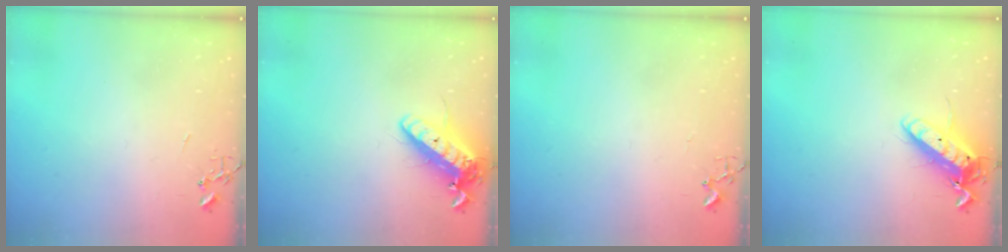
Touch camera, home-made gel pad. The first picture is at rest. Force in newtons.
{"total": 14.8, "press": 14.5, "slide": 2.9}
{"total": 4.0, "press": 3.9, "slide": 0.4}
{"total": 13.6, "press": 13.4, "slide": 2.0}